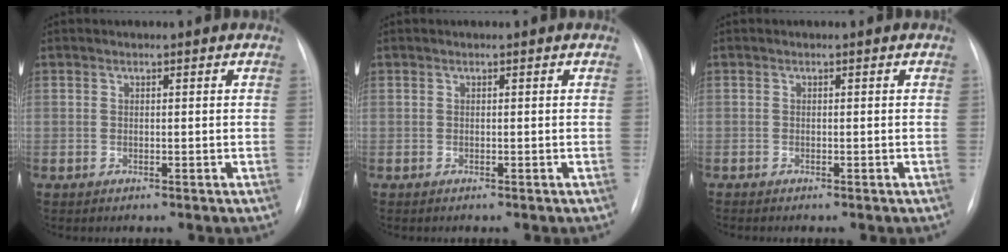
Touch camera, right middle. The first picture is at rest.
{"total": 0.0}
{"total": 0.8, "force": [-0.7, 0.2, 0.3], "torque": [-0.006, 0.000, -0.010]}